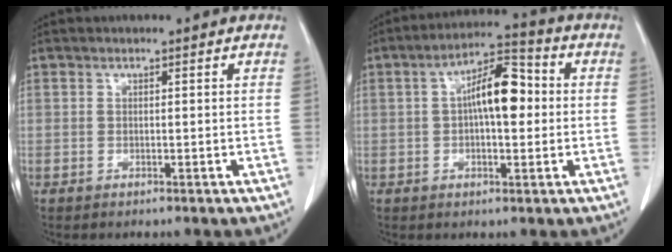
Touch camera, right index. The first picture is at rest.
{"total": 9.3, "force": [0.7, 3.2, 8.7], "torque": [-0.154, 0.026, 0.006]}